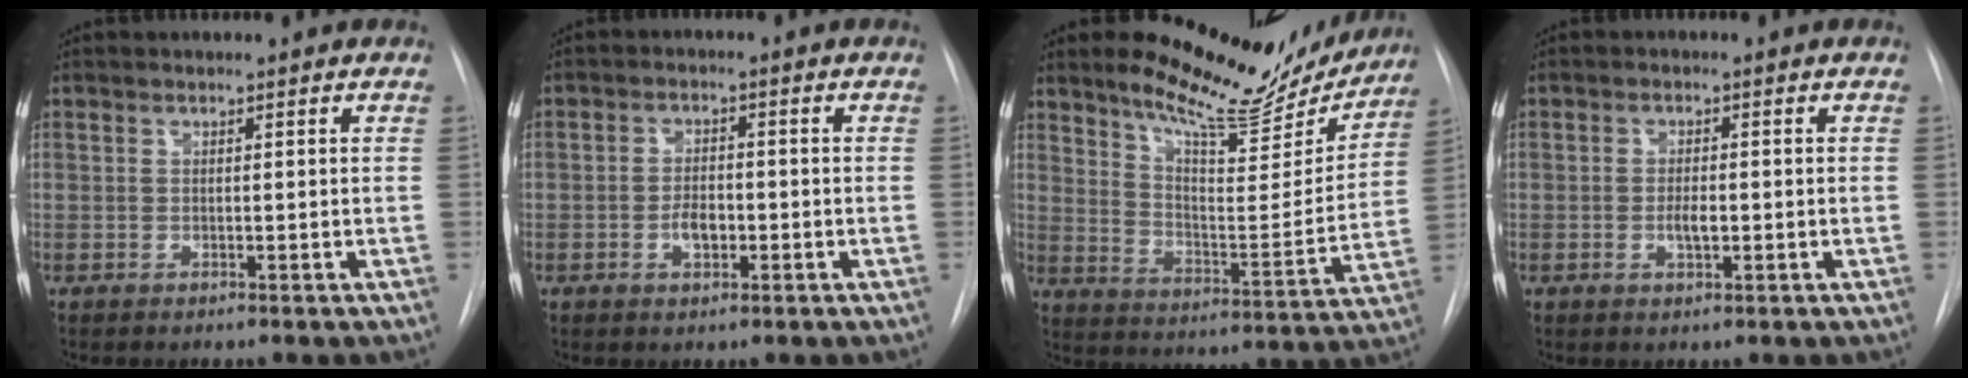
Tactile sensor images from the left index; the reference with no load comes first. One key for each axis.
{"total": 3.4, "fx": -1.1, "fy": 1.8, "fz": 2.7, "tx": -0.046, "ty": 0.003, "tz": -0.017}
{"total": 17.9, "fx": 15.9, "fy": 4.3, "fz": 7.0, "tx": -0.102, "ty": -0.034, "tz": 0.223}
{"total": 2.5, "fx": -0.6, "fy": 0.9, "fz": 2.3, "tx": -0.043, "ty": 0.000, "tz": -0.009}